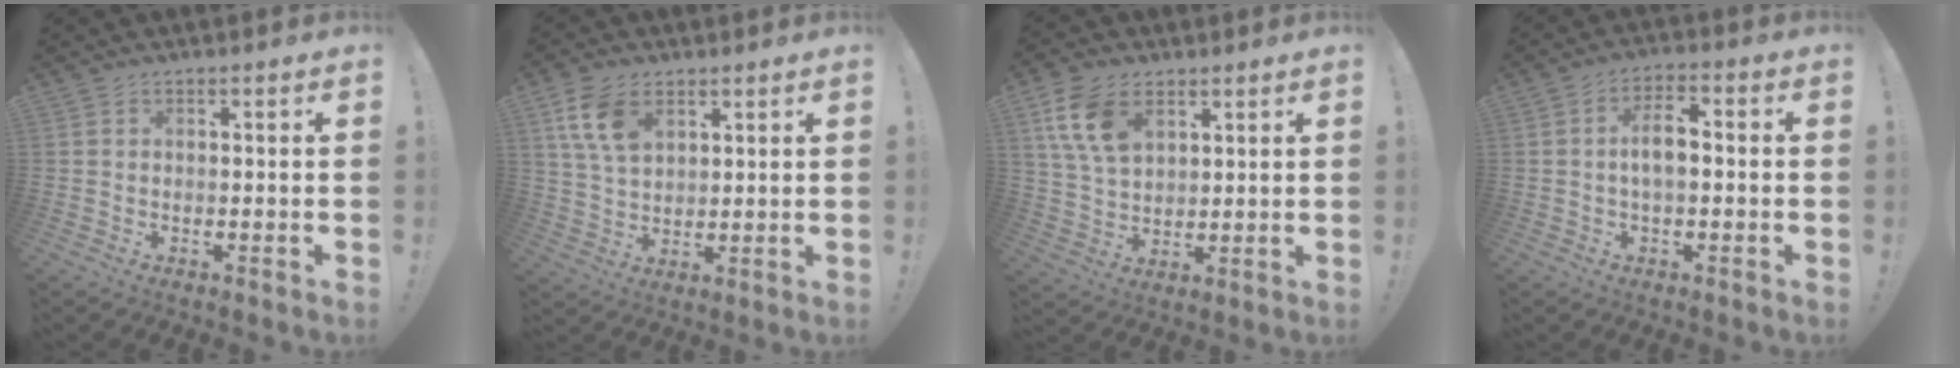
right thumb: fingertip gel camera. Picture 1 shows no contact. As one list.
[{"total": 10.6, "force": [5.3, 6.5, 6.6], "torque": [-0.127, -0.010, 0.103]}, {"total": 12.2, "force": [6.0, 7.6, 7.4], "torque": [-0.144, -0.010, 0.118]}, {"total": 7.2, "force": [-0.1, 3.2, 6.5], "torque": [-0.104, 0.009, -0.001]}]